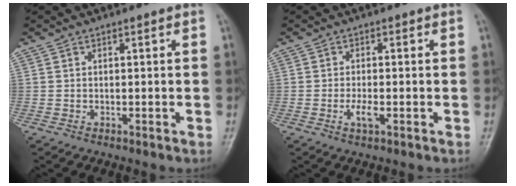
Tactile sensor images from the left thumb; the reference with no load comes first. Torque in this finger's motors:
{"motor_torque": [-0.03, 0.10, 0.20, 0.05, 0.00]}